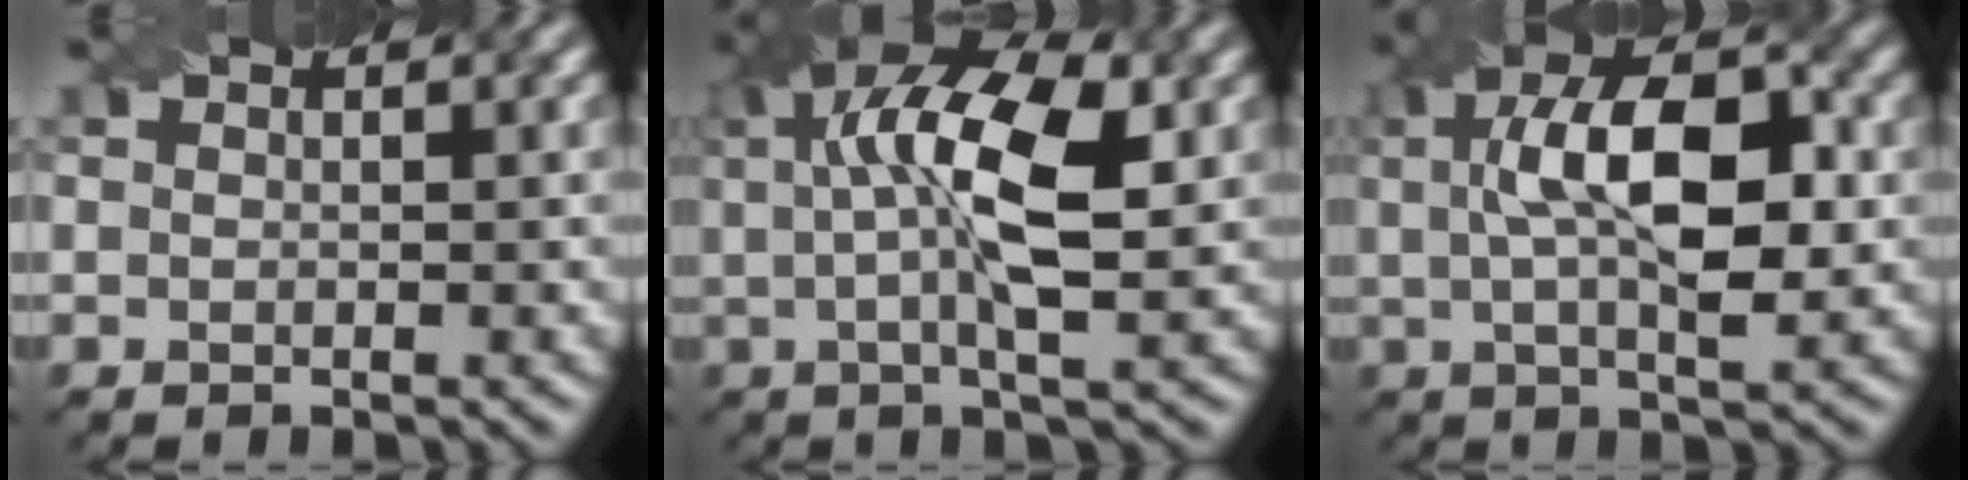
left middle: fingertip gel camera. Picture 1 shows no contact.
{"total": 9.4, "force": [1.4, 3.1, 8.8], "torque": [-0.153, 0.019, 0.030]}
{"total": 9.1, "force": [0.6, 3.8, 8.2], "torque": [-0.141, 0.022, 0.013]}